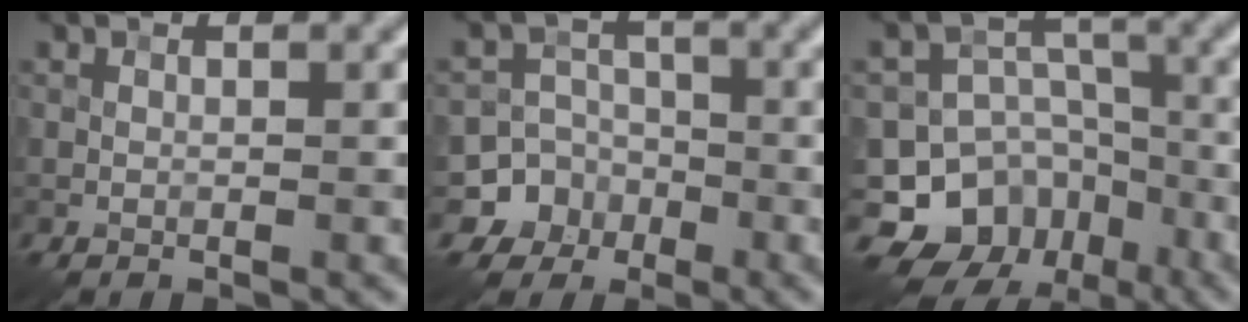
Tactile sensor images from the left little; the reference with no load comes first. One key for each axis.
{"total": 7.1, "fx": -3.1, "fy": 6.4, "fz": 0.2, "tx": 0.012, "ty": -0.006, "tz": -0.072}
{"total": 11.4, "fx": -7.2, "fy": 8.4, "fz": 2.8, "tx": -0.050, "ty": 0.011, "tz": -0.117}